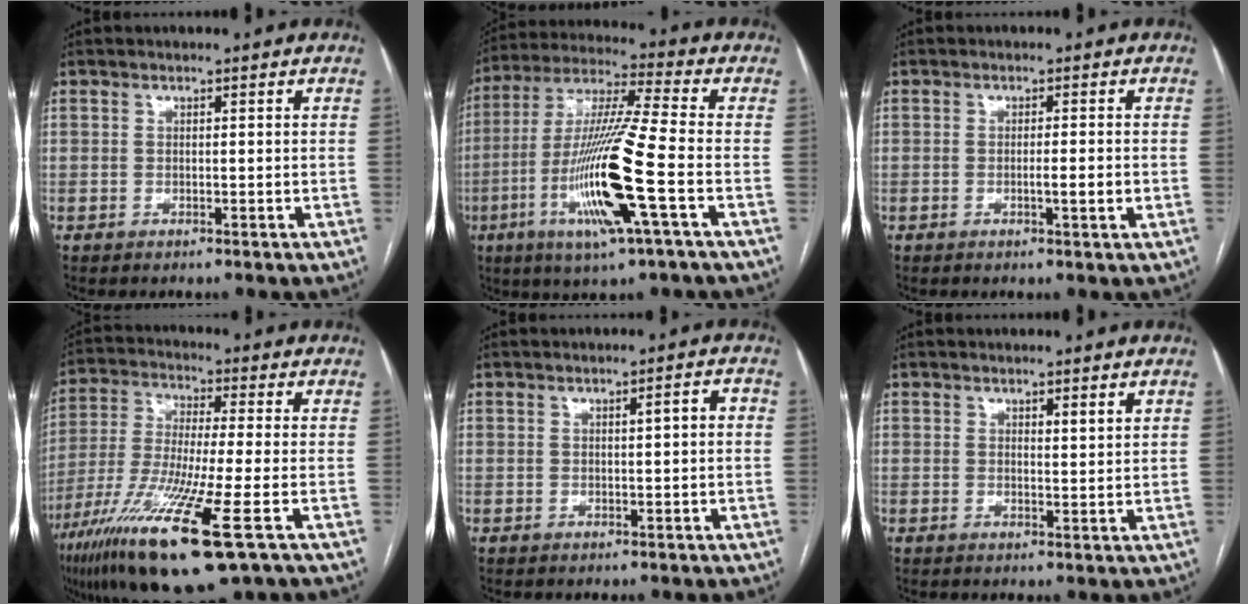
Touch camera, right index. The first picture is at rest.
{"total": 17.0, "force": [-5.2, -0.1, 16.2], "torque": [-0.330, -0.016, -0.103]}
{"total": 2.5, "force": [-0.5, 0.0, 2.5], "torque": [-0.040, -0.003, -0.008]}
{"total": 18.1, "force": [-9.1, 0.9, 15.6], "torque": [-0.312, -0.053, -0.168]}
{"total": 2.2, "force": [0.2, 0.4, 2.2], "torque": [-0.032, 0.005, 0.003]}
{"total": 2.0, "force": [1.2, 0.3, 1.6], "torque": [-0.031, -0.002, 0.018]}